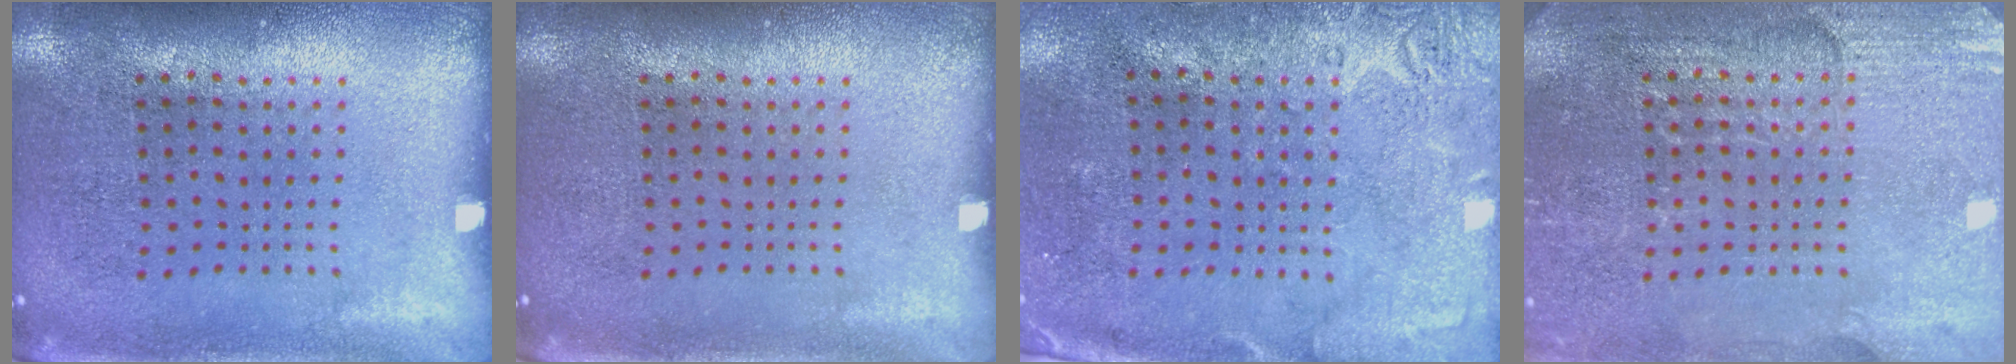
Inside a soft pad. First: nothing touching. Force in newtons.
{"total": 0.0}
{"total": 2.7, "press": 2.2, "slide": 1.7}
{"total": 2.9, "press": 2.9, "slide": 0.3}